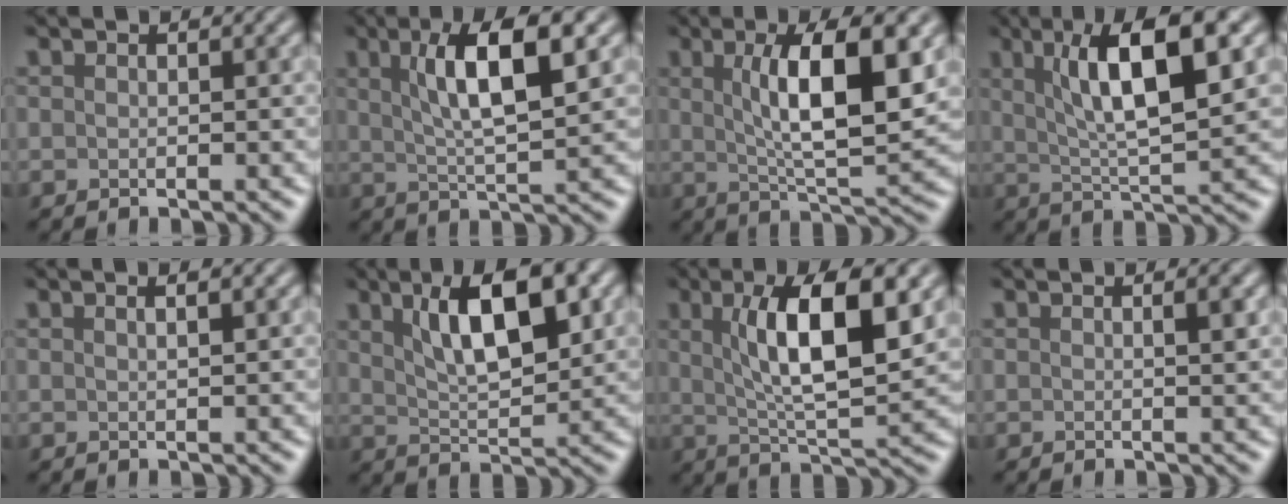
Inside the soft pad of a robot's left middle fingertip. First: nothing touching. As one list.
[{"total": 7.1, "force": [2.0, 1.6, 6.6], "torque": [-0.104, 0.006, 0.040]}, {"total": 8.8, "force": [1.8, 2.4, 8.2], "torque": [-0.121, -0.006, 0.038]}, {"total": 8.7, "force": [2.7, 2.1, 8.0], "torque": [-0.121, 0.003, 0.051]}, {"total": 1.9, "force": [0.9, 0.8, 1.5], "torque": [-0.004, 0.001, -0.004]}, {"total": 7.3, "force": [2.7, 2.5, 6.3], "torque": [-0.102, 0.004, 0.048]}, {"total": 8.7, "force": [2.1, 2.4, 8.1], "torque": [-0.124, -0.003, 0.043]}, {"total": 1.1, "force": [0.2, 0.2, 1.1], "torque": [-0.013, 0.002, 0.001]}]